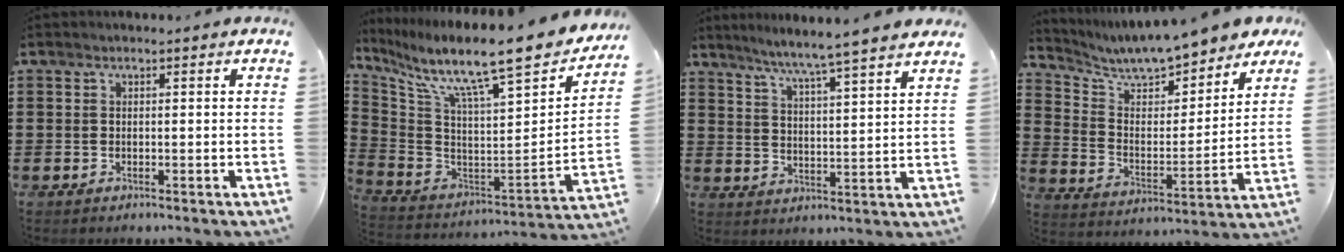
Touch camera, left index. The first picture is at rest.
{"total": 11.8, "force": [9.1, 0.7, 7.5], "torque": [-0.152, -0.076, 0.136]}
{"total": 5.4, "force": [4.9, -1.4, 1.9], "torque": [-0.057, -0.037, 0.077]}
{"total": 7.9, "force": [7.5, 0.6, 2.1], "torque": [-0.077, -0.054, 0.129]}